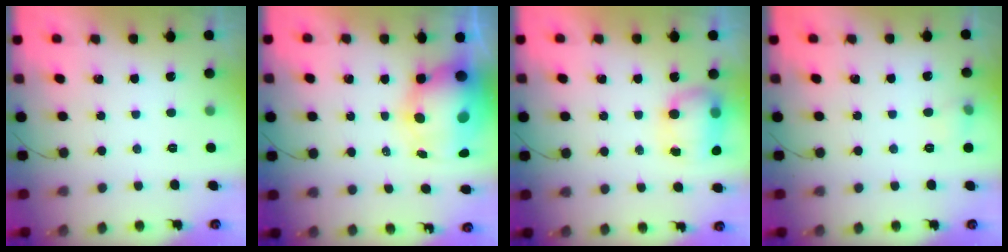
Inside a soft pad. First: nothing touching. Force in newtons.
{"total": 13.3, "press": 13.0, "slide": 3.0}
{"total": 7.9, "press": 7.8, "slide": 0.6}
{"total": 5.3, "press": 5.0, "slide": 1.5}